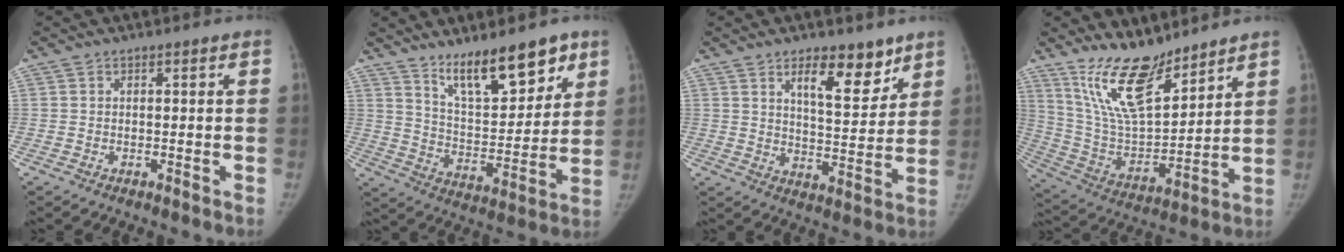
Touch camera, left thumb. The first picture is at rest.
{"total": 15.3, "force": [10.6, 5.3, 9.7], "torque": [-0.115, -0.072, 0.185]}
{"total": 10.7, "force": [6.8, 4.2, 7.0], "torque": [-0.078, -0.049, 0.111]}
{"total": 16.0, "force": [12.3, 5.2, 8.8], "torque": [-0.130, -0.078, 0.241]}